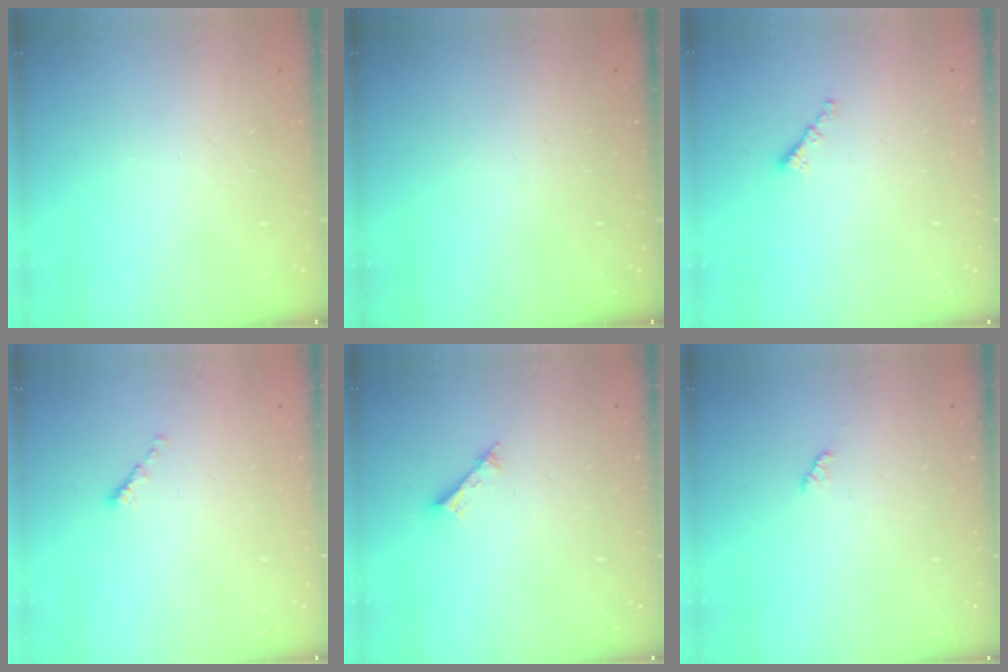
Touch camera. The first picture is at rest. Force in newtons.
{"total": 0.0}
{"total": 1.3, "press": 1.2, "slide": 0.5}
{"total": 0.6, "press": 0.5, "slide": 0.3}
{"total": 2.2, "press": 2.1, "slide": 0.4}
{"total": 3.4, "press": 3.4, "slide": 0.4}